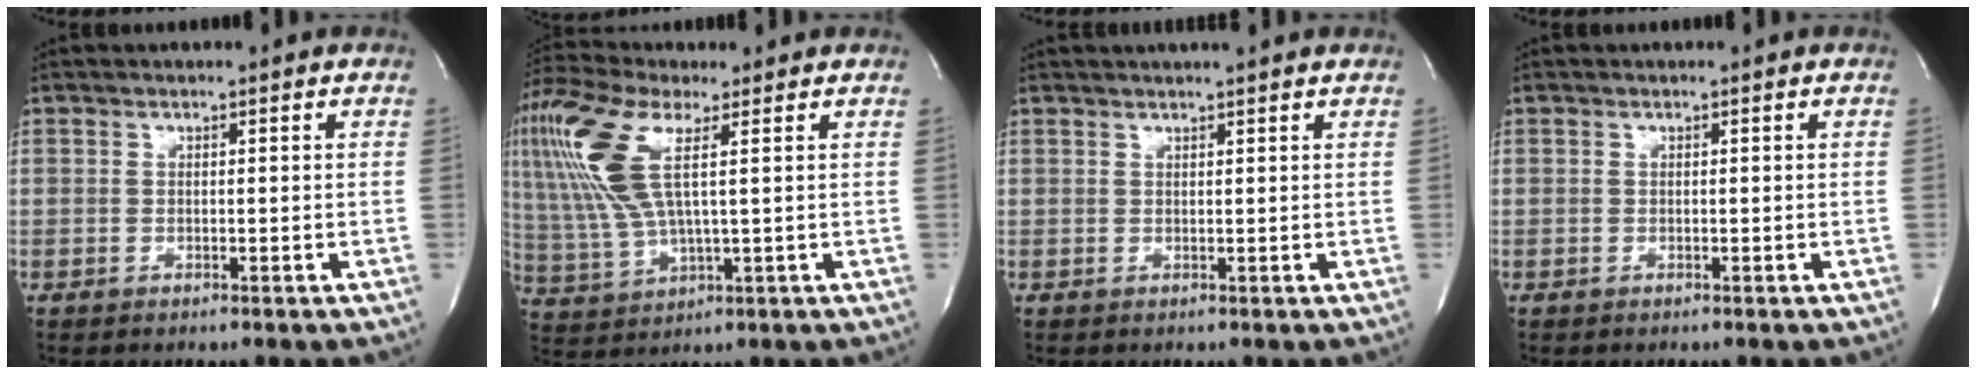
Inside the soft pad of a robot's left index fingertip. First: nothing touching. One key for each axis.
{"total": 12.8, "fx": 4.3, "fy": 3.4, "fz": 11.6, "tx": -0.286, "ty": 0.015, "tz": 0.083}
{"total": 4.7, "fx": 4.3, "fy": -0.1, "fz": 2.0, "tx": -0.028, "ty": 0.024, "tz": 0.051}
{"total": 0.0}